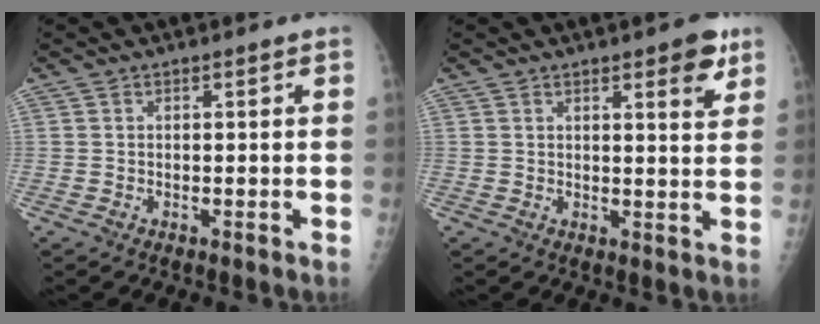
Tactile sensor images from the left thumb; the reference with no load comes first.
{"total": 5.8, "force": [3.4, 1.6, 4.4], "torque": [-0.043, -0.016, 0.038]}